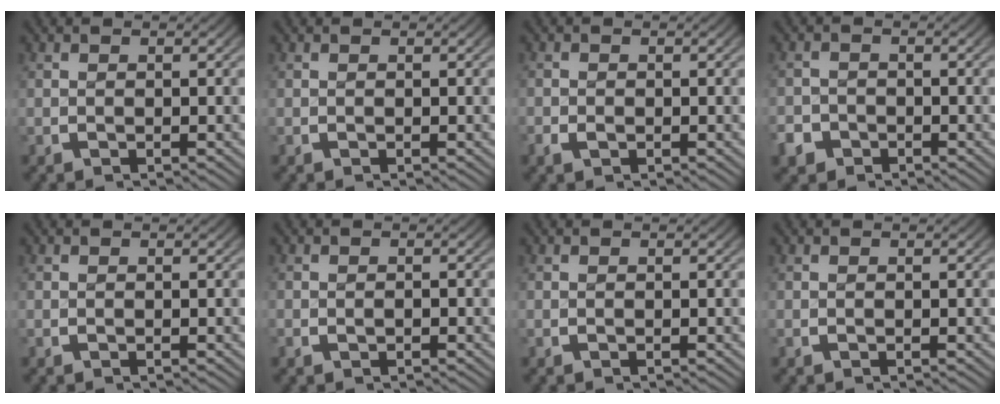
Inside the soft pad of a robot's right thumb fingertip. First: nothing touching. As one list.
[{"total": 0.0}, {"total": 0.9, "force": [-0.6, 0.6, 0.0], "torque": [-0.007, -0.009, -0.011]}, {"total": 3.1, "force": [-2.4, 2.0, -0.4], "torque": [0.001, -0.019, -0.041]}, {"total": 0.0}, {"total": 0.8, "force": [-0.4, 0.7, 0.2], "torque": [-0.008, -0.007, -0.007]}, {"total": 0.0}, {"total": 0.0}]